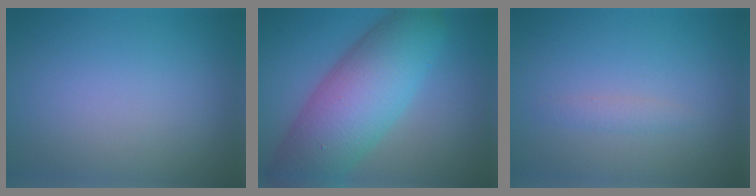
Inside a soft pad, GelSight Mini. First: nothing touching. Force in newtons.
{"total": 11.3, "press": 11.3, "slide": 0.4}
{"total": 1.0, "press": 1.0, "slide": 0.0}